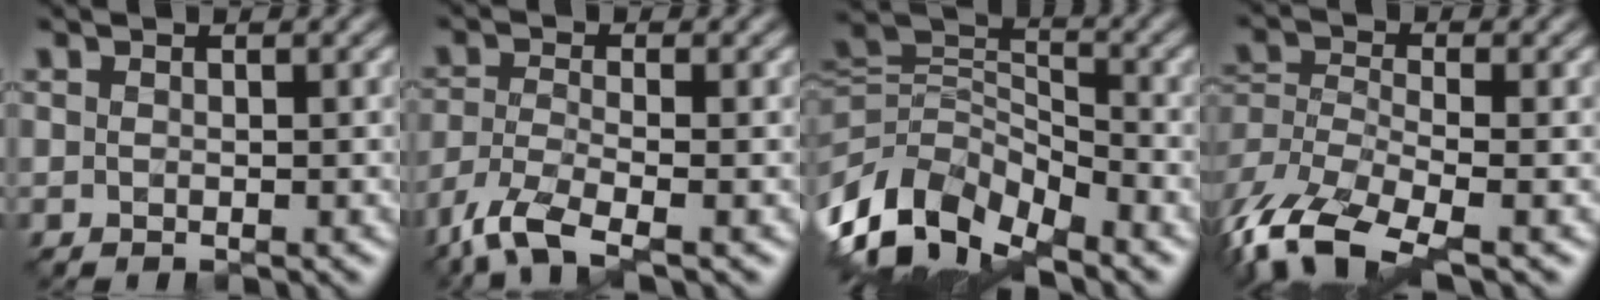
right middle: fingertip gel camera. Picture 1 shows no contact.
{"total": 5.3, "force": [-3.7, 1.4, 3.6], "torque": [-0.085, -0.015, -0.083]}
{"total": 10.7, "force": [-5.7, 5.7, 7.0], "torque": [-0.140, -0.013, -0.109]}
{"total": 9.1, "force": [-5.8, 3.5, 6.1], "torque": [-0.133, -0.016, -0.120]}